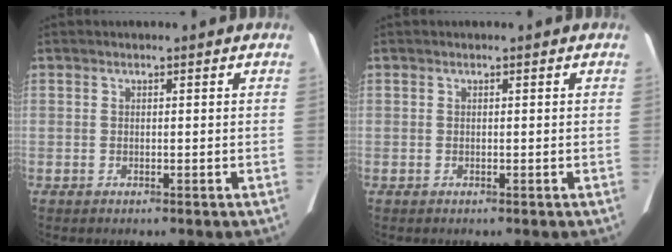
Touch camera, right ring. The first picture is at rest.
{"total": 0.0}